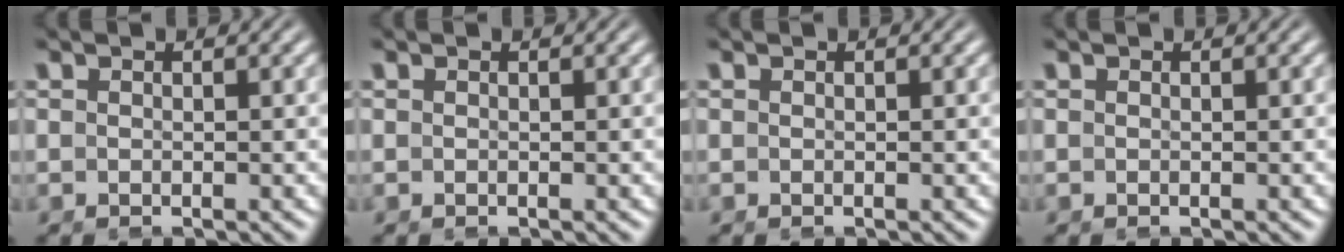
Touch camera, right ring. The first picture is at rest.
{"total": 0.0}
{"total": 0.0}
{"total": 0.0}